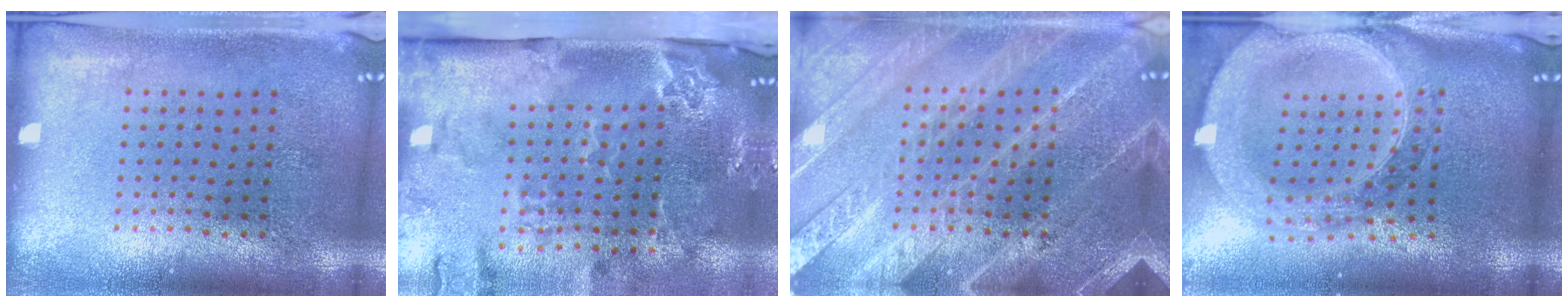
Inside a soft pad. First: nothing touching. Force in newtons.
{"total": 3.4, "press": 2.5, "slide": 2.4}
{"total": 5.2, "press": 5.1, "slide": 0.7}
{"total": 3.4, "press": 2.8, "slide": 2.0}